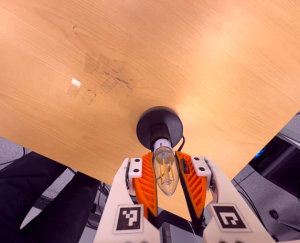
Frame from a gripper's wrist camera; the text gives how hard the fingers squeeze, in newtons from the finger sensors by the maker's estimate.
{"total": 13.2, "left": 12.9, "right": 13.5}